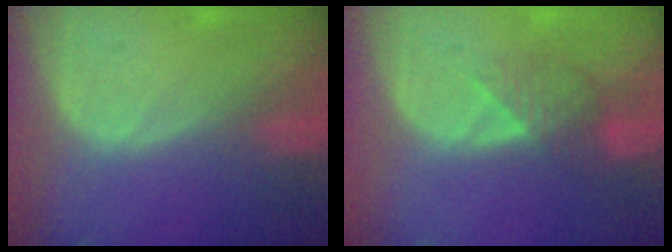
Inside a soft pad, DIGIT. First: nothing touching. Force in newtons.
{"total": 3.9, "press": 3.7, "slide": 1.4}